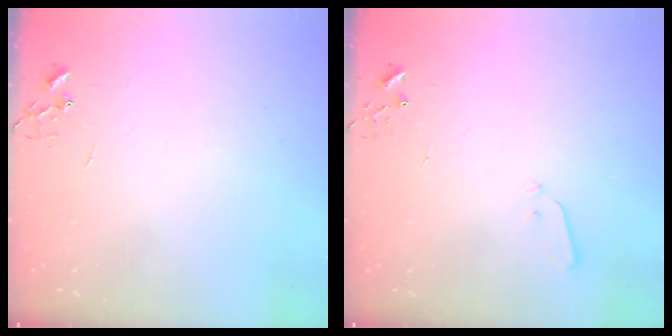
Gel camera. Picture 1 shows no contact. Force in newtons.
{"total": 3.0, "press": 2.9, "slide": 0.7}